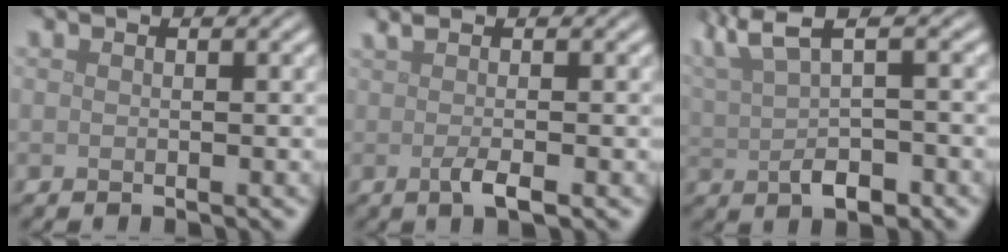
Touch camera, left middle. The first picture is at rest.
{"total": 2.5, "force": [0.0, 0.7, 2.4], "torque": [-0.040, 0.001, -0.003]}
{"total": 6.1, "force": [2.1, 2.3, 5.2], "torque": [-0.102, 0.011, 0.039]}